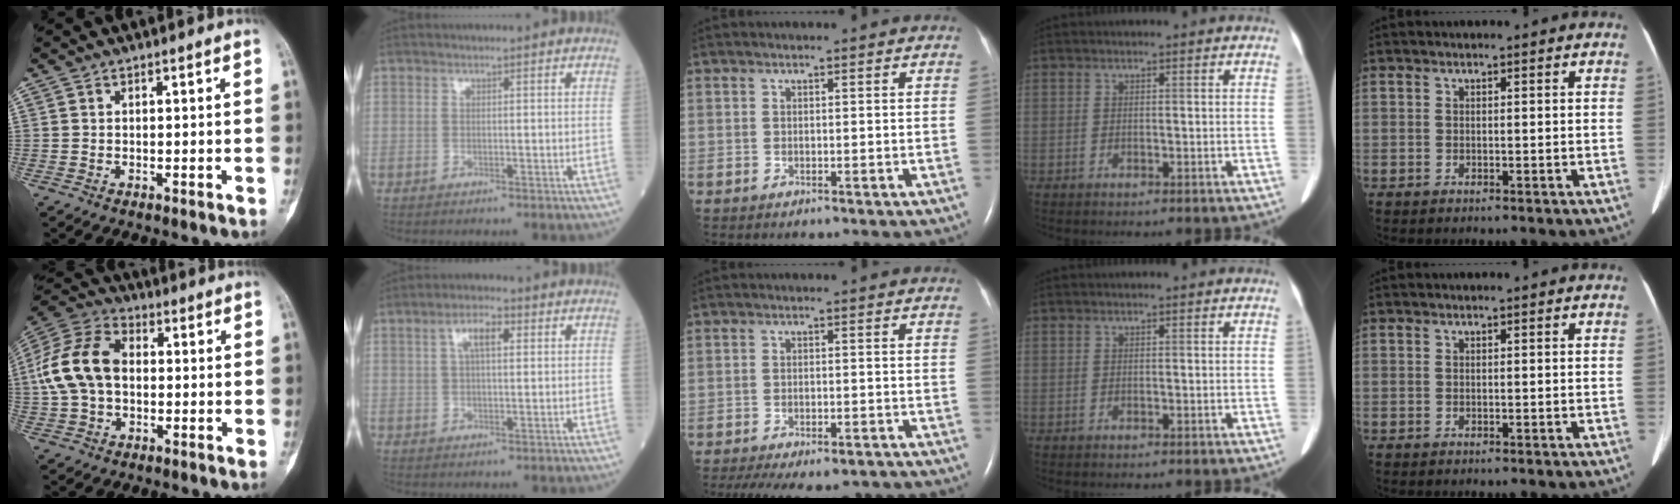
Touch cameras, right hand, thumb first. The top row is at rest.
{"thumb": {"total": 14.1, "force": [0.3, 9.7, 10.2], "torque": [-0.202, 0.034, -0.003]}, "index": {"total": 4.6, "force": [1.6, 1.4, 4.1], "torque": [-0.078, 0.012, 0.029]}, "middle": {"total": 15.4, "force": [-12.6, 5.5, 7.0], "torque": [-0.153, -0.012, -0.162]}}